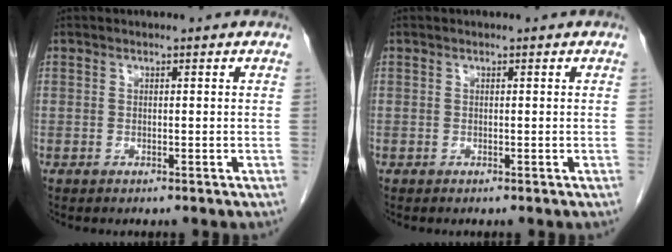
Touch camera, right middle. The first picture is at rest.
{"total": 0.0}